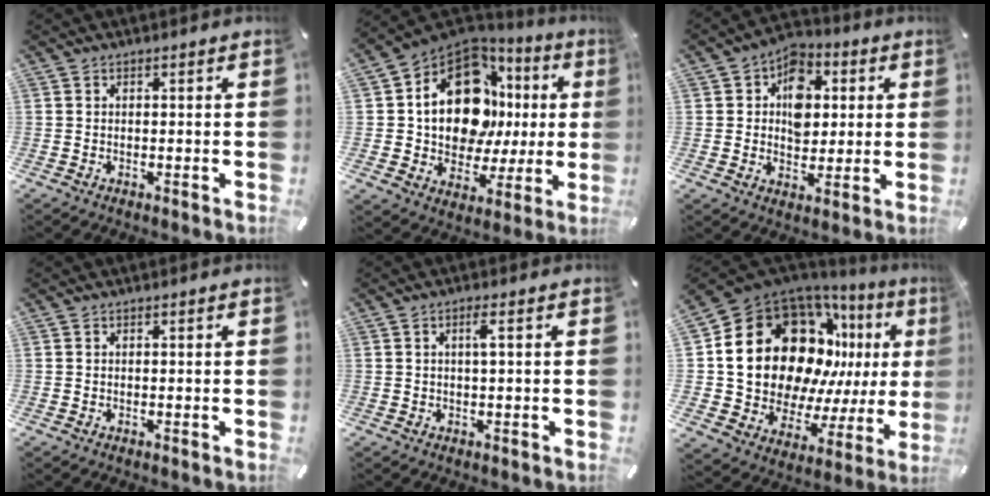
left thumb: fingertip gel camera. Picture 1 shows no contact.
{"total": 17.8, "force": [4.3, 12.6, 11.8], "torque": [-0.205, -0.030, 0.076]}
{"total": 9.6, "force": [1.4, 7.9, 5.3], "torque": [-0.068, 0.003, 0.023]}
{"total": 0.0}
{"total": 2.6, "force": [0.5, 0.3, 2.5], "torque": [-0.049, 0.002, 0.006]}
{"total": 23.7, "force": [7.3, 17.5, 14.2], "torque": [-0.246, -0.081, 0.166]}